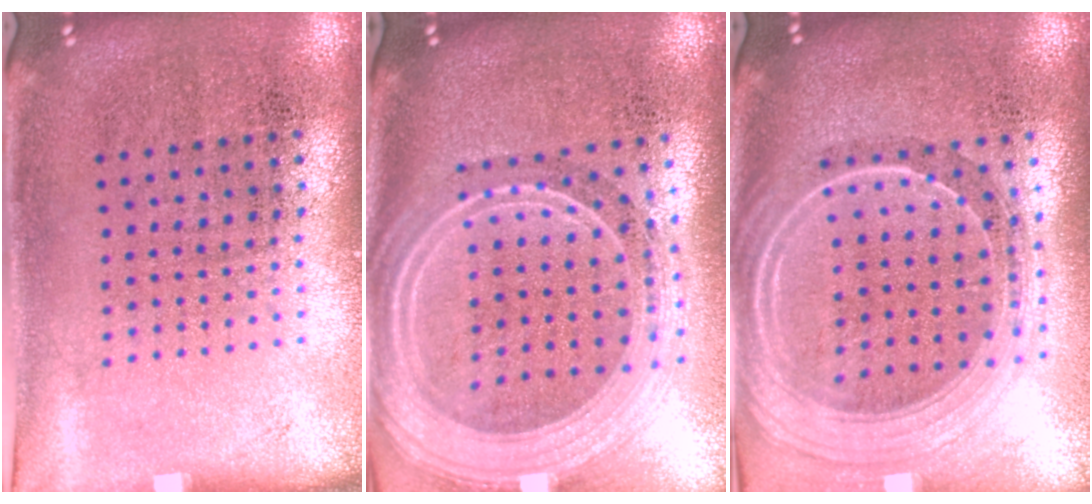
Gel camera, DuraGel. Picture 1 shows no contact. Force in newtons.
{"total": 2.7, "press": 2.2, "slide": 1.6}
{"total": 2.3, "press": 2.0, "slide": 1.1}